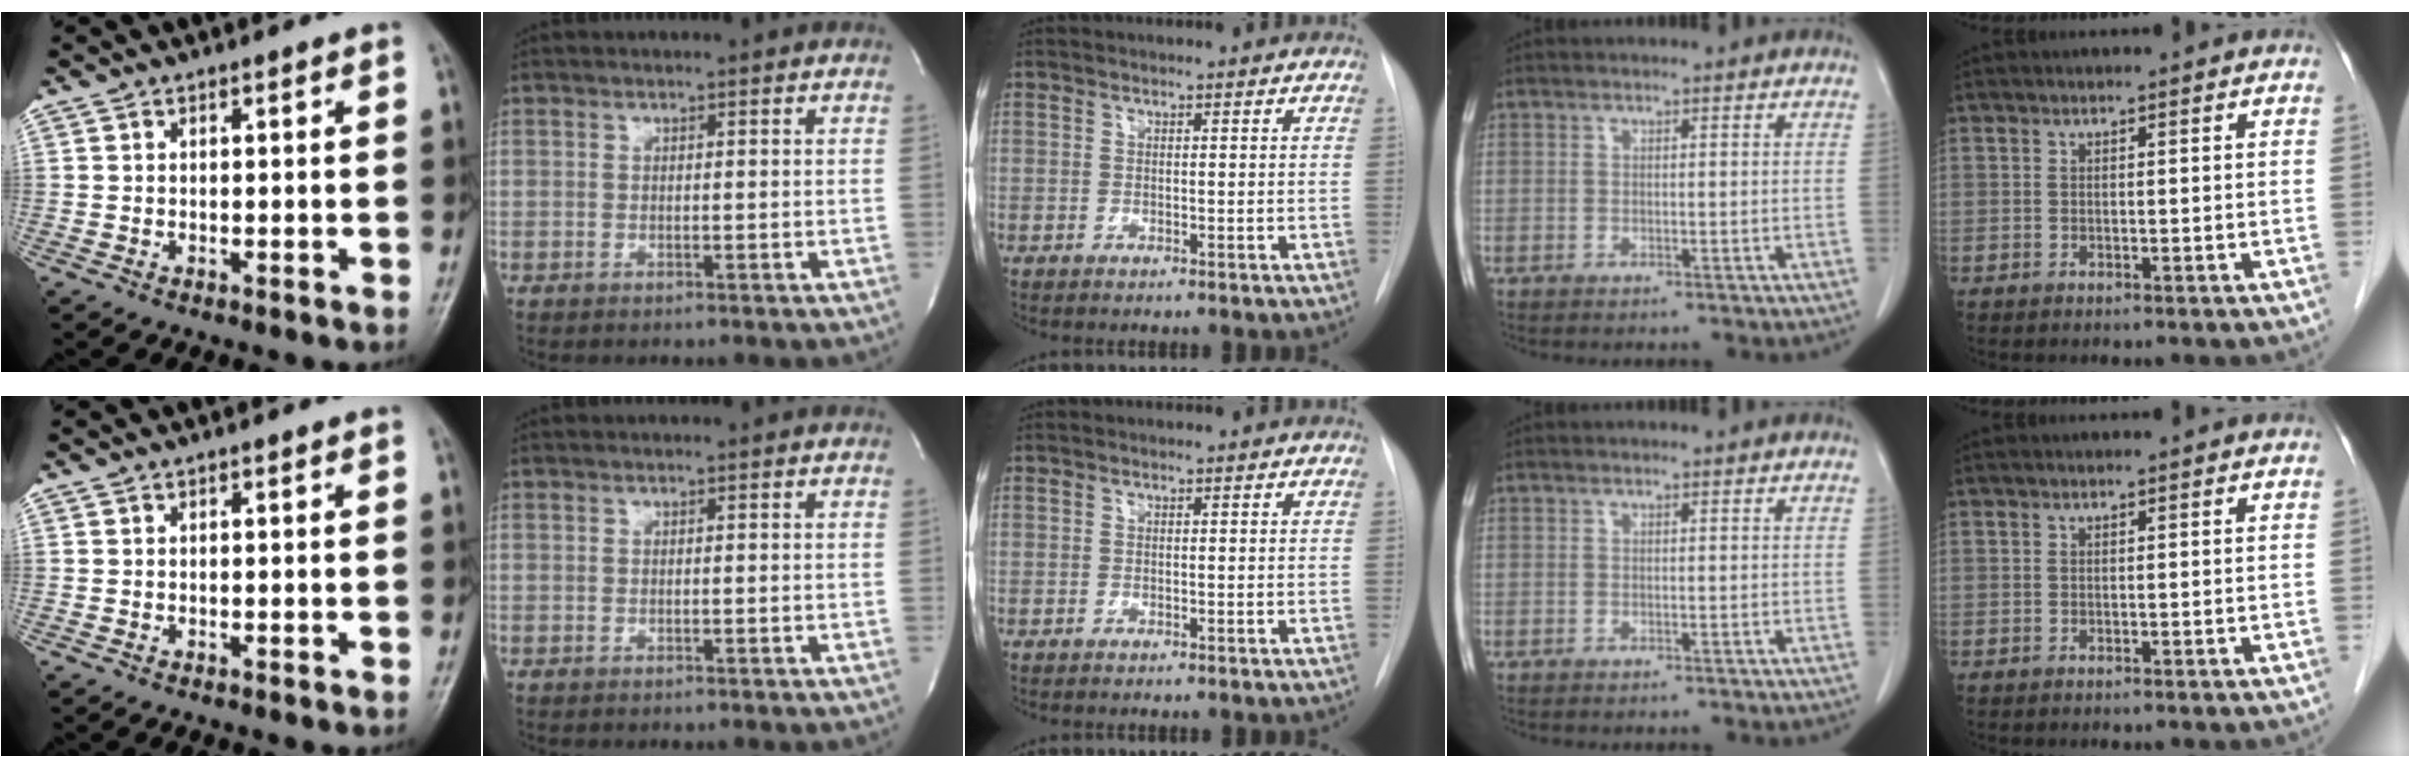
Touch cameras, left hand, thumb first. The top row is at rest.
{}